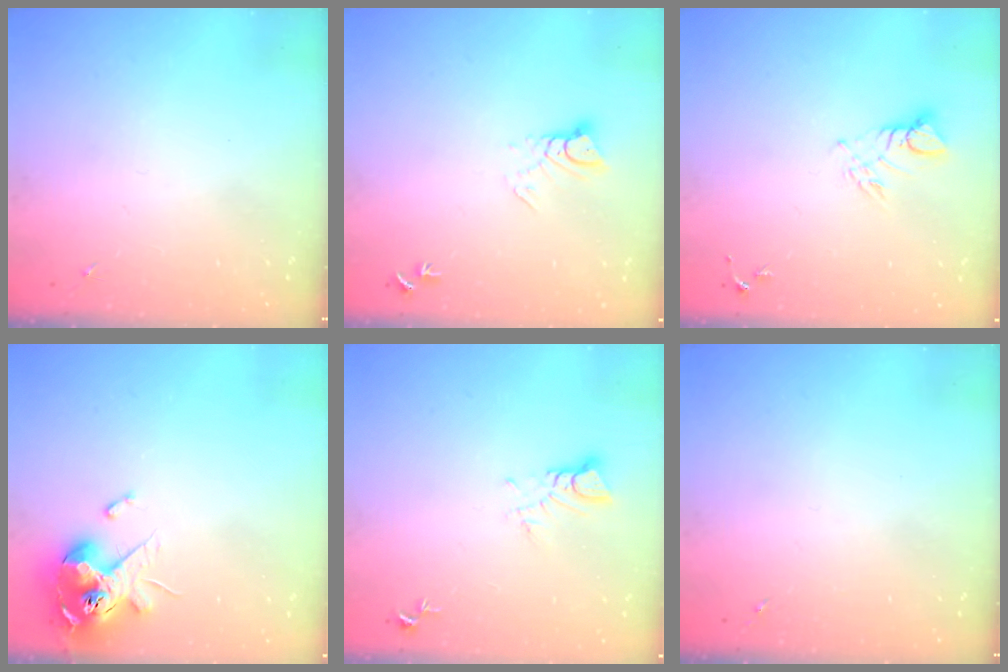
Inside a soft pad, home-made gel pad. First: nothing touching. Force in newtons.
{"total": 5.1, "press": 5.1, "slide": 0.3}
{"total": 5.3, "press": 5.2, "slide": 0.4}
{"total": 13.4, "press": 13.3, "slide": 1.4}
{"total": 3.6, "press": 3.6, "slide": 0.2}
{"total": 0.0}